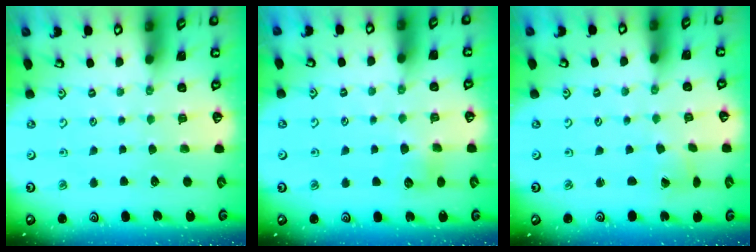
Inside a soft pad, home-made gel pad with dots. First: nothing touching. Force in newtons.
{"total": 4.9, "press": 4.8, "slide": 0.5}
{"total": 1.1, "press": 1.1, "slide": 0.0}